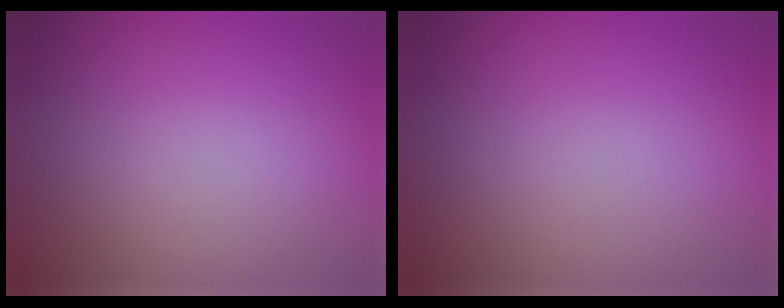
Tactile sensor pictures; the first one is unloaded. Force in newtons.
{"total": 0.0}